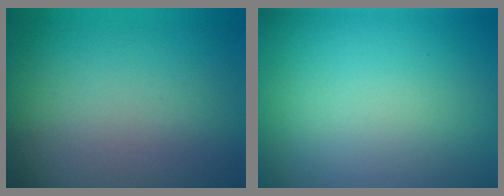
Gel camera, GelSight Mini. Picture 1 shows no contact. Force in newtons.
{"total": 0.0}